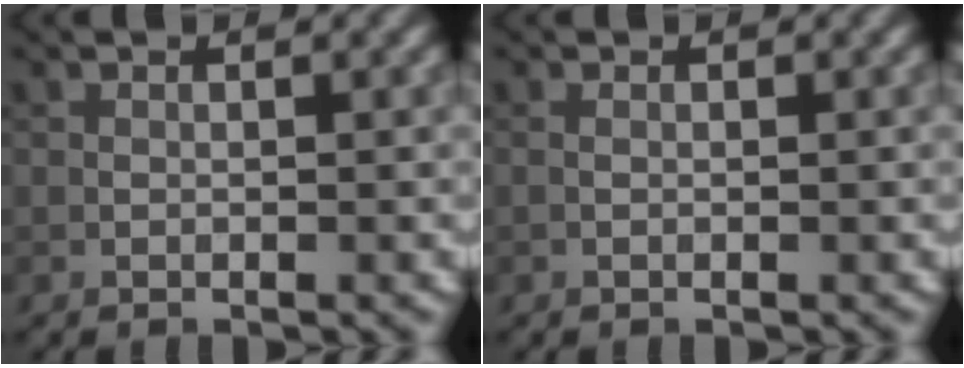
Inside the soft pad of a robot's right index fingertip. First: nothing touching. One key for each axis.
{"total": 0.6, "fx": 0.2, "fy": 0.3, "fz": 0.4, "tx": -0.012, "ty": -0.002, "tz": 0.003}